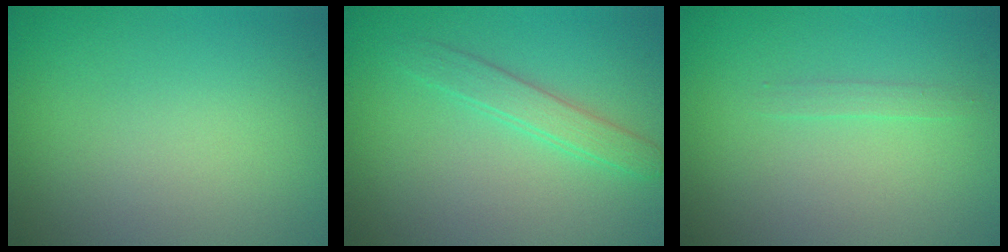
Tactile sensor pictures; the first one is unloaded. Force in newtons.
{"total": 2.0, "press": 2.0, "slide": 0.0}
{"total": 0.8, "press": 0.8, "slide": 0.1}